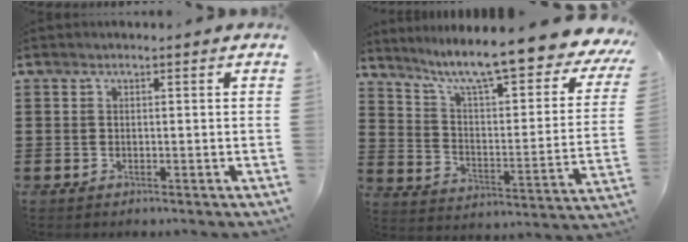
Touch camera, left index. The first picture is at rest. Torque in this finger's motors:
{"motor_torque": [2.14, 0.00, 0.70, 0.21]}